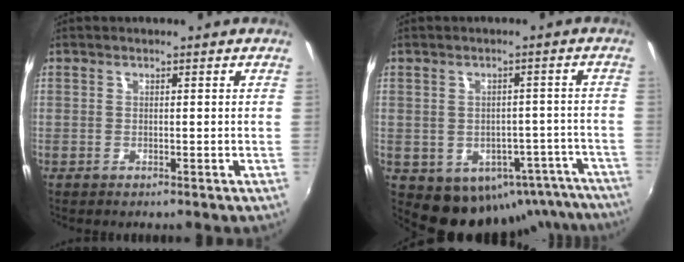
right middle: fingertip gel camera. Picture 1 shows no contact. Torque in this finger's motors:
{"motor_torque": [1.08, -1.06, 0.43, 0.10]}